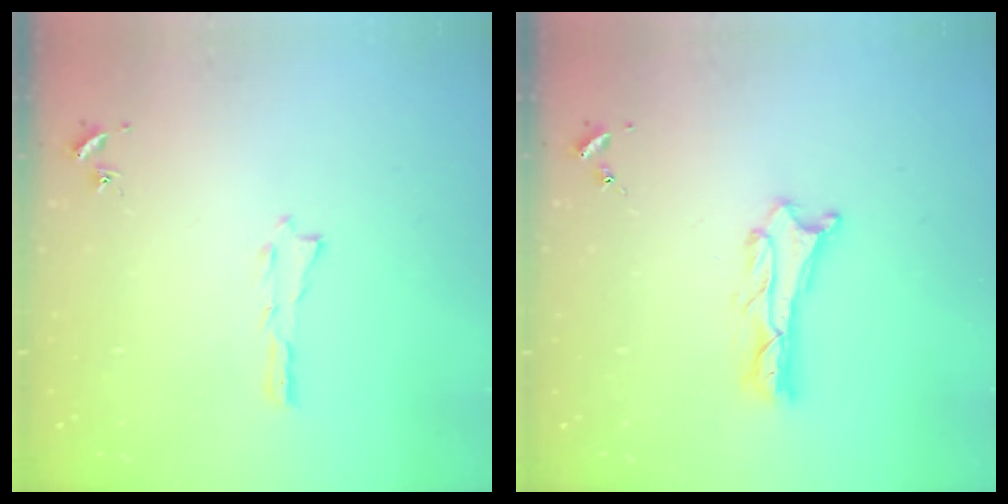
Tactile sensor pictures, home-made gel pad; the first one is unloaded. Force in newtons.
{"total": 1.8, "press": 1.8, "slide": 0.2}